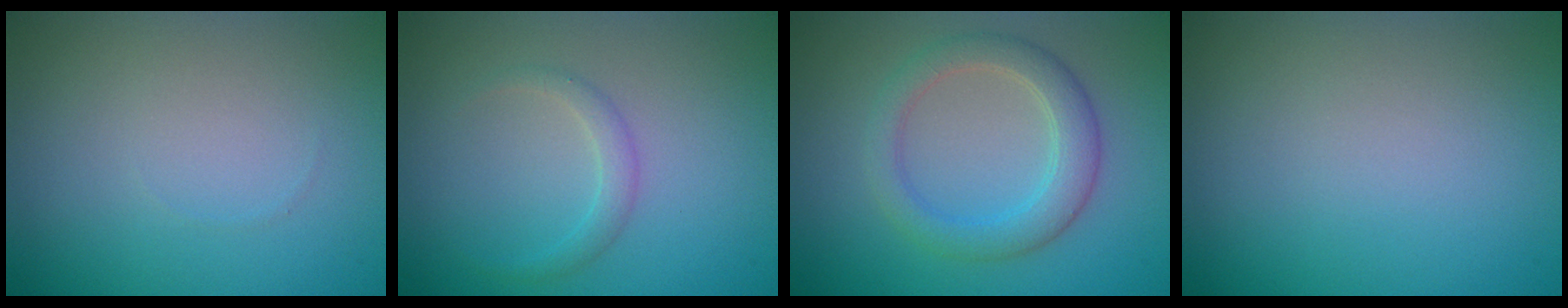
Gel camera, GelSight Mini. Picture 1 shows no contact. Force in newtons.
{"total": 1.3, "press": 1.3, "slide": 0.0}
{"total": 3.5, "press": 3.5, "slide": 0.0}
{"total": 0.0}